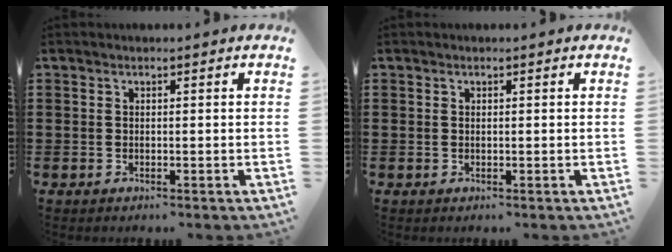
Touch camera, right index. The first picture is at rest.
{"total": 0.0}